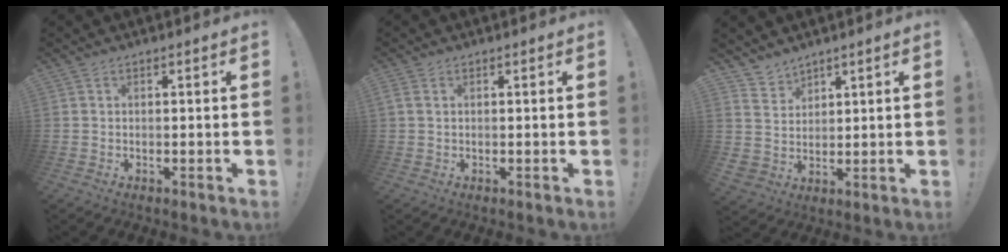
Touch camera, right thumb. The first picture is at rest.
{"total": 1.4, "force": [0.6, 0.9, 1.0], "torque": [-0.020, 0.003, 0.011]}
{"total": 6.3, "force": [4.9, 3.9, -0.5], "torque": [0.003, -0.044, 0.099]}